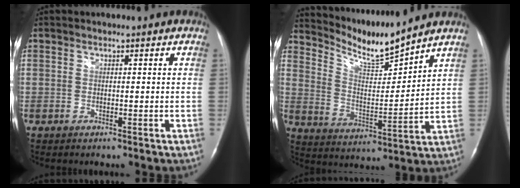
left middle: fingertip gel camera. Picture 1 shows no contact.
{"total": 9.6, "force": [9.3, -0.7, 2.4], "torque": [-0.054, -0.012, 0.184]}